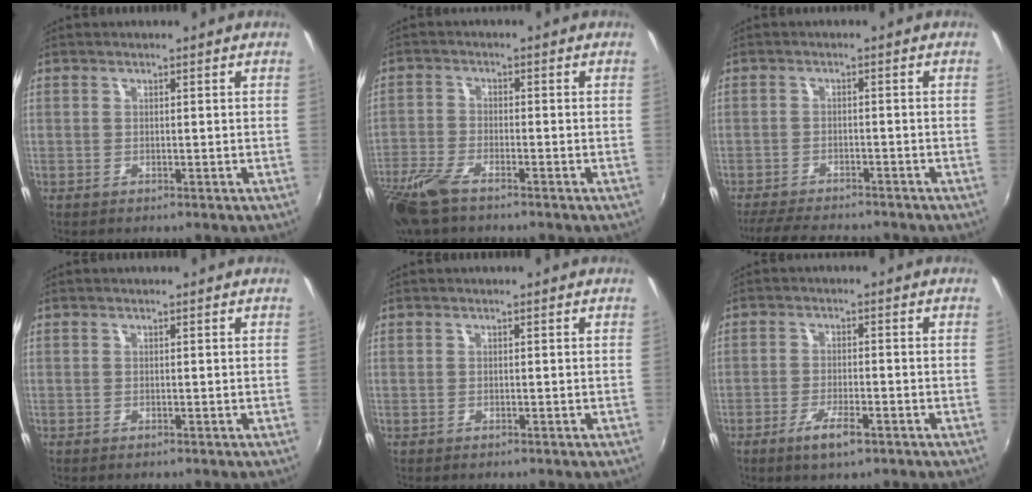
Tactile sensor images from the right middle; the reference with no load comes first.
{"total": 8.7, "force": [-6.3, 2.6, 5.4], "torque": [-0.141, -0.026, -0.129]}
{"total": 9.2, "force": [-8.3, 2.1, 3.5], "torque": [-0.093, -0.013, -0.132]}
{"total": 0.0}
{"total": 0.0}
{"total": 5.1, "force": [-3.0, 1.2, 3.9], "torque": [-0.087, -0.010, -0.055]}